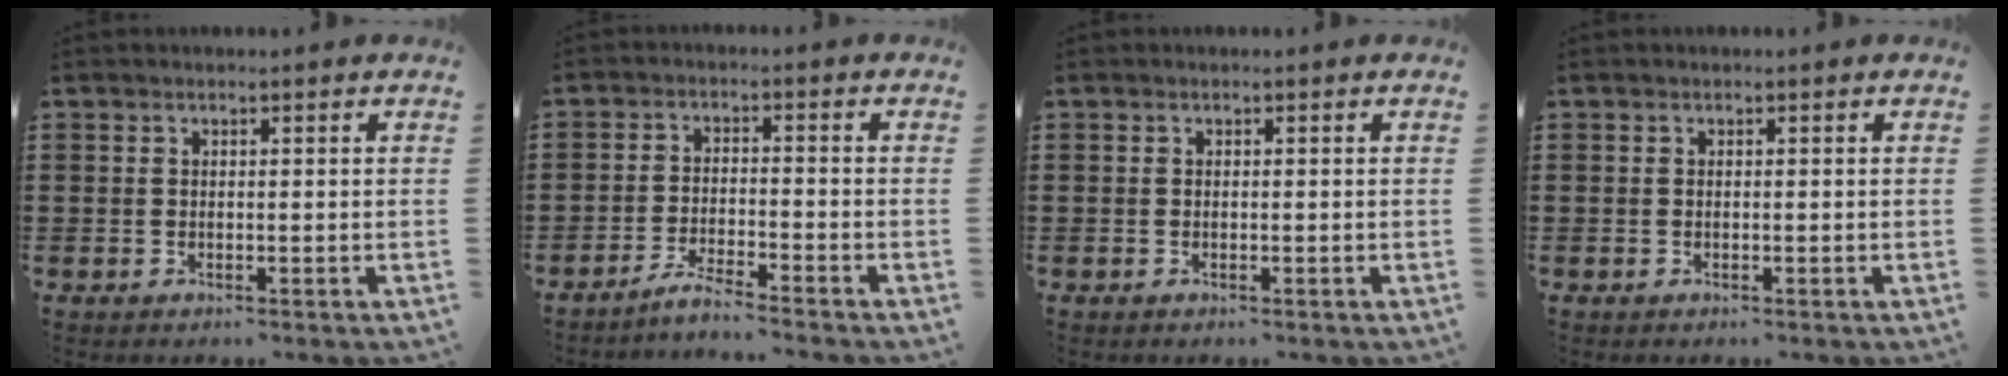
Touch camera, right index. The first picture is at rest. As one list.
[{"total": 3.7, "force": [-3.5, -0.6, 0.9], "torque": [-0.023, -0.005, -0.071]}, {"total": 0.0}, {"total": 0.0}]